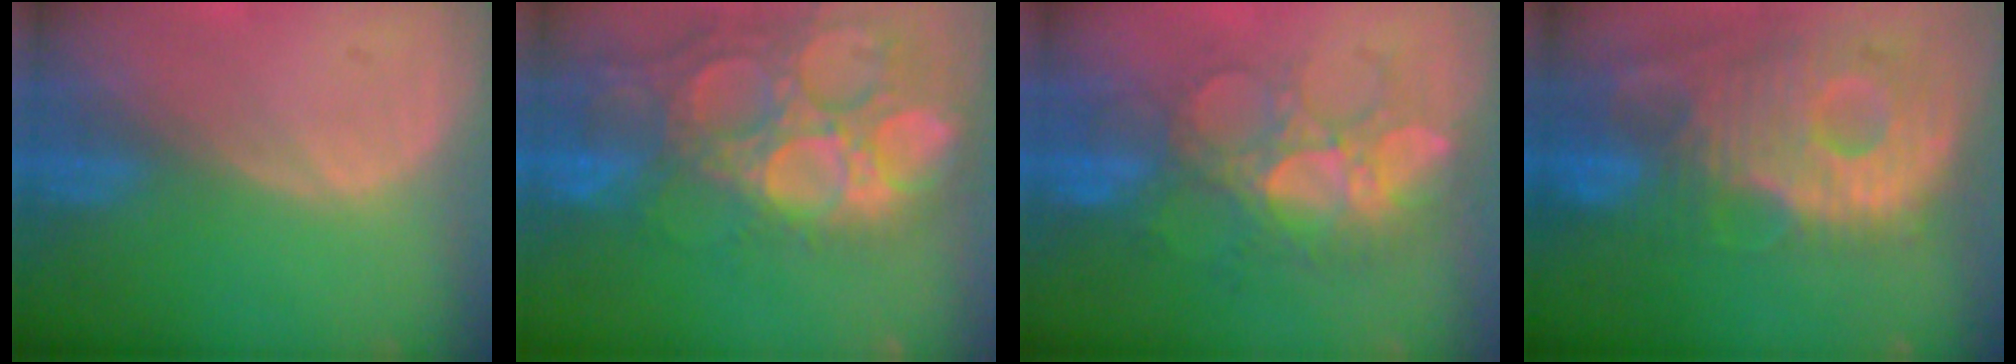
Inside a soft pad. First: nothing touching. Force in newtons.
{"total": 15.8, "press": 13.1, "slide": 8.9}
{"total": 8.8, "press": 8.7, "slide": 1.5}
{"total": 13.2, "press": 11.5, "slide": 6.5}